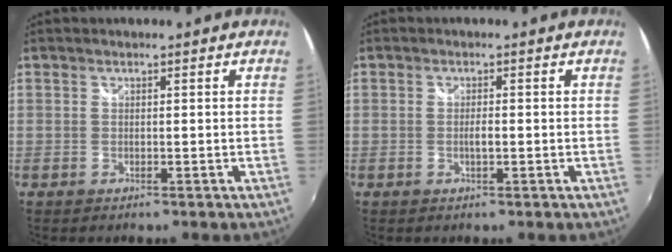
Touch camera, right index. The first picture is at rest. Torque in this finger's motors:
{"motor_torque": [0.30, 0.07, 0.14, 0.03]}